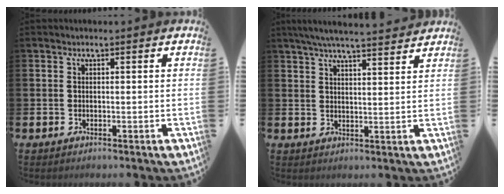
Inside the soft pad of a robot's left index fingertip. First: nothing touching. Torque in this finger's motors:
{"motor_torque": [0.96, -1.18, 0.19, 0.06]}